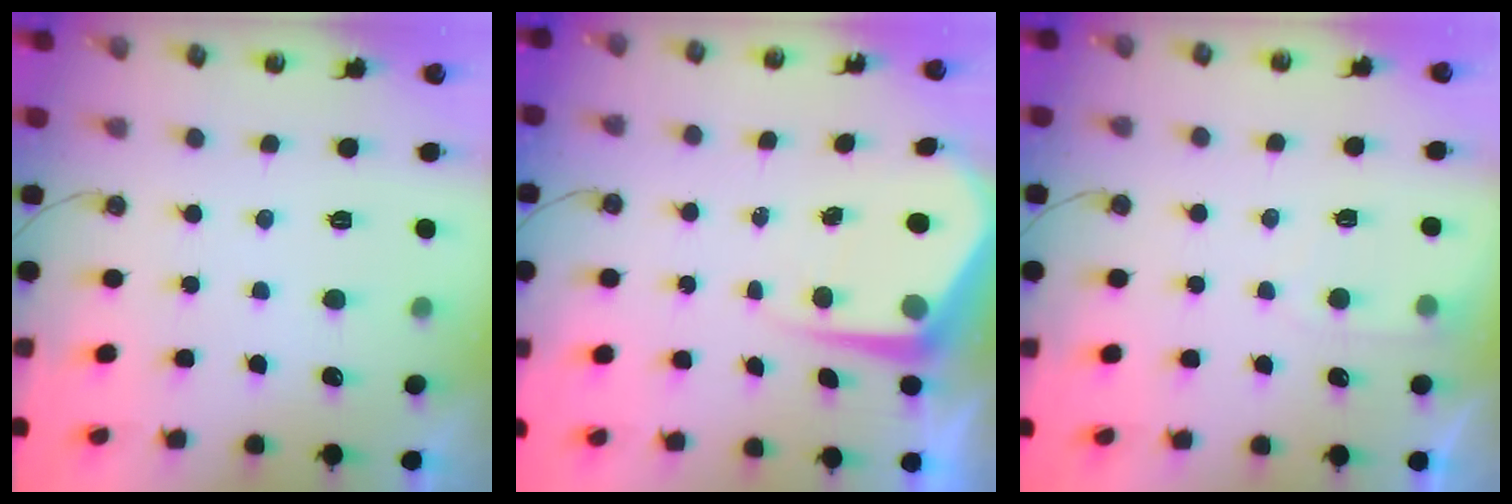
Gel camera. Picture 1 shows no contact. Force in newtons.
{"total": 6.1, "press": 6.1, "slide": 0.6}
{"total": 3.6, "press": 3.6, "slide": 0.5}